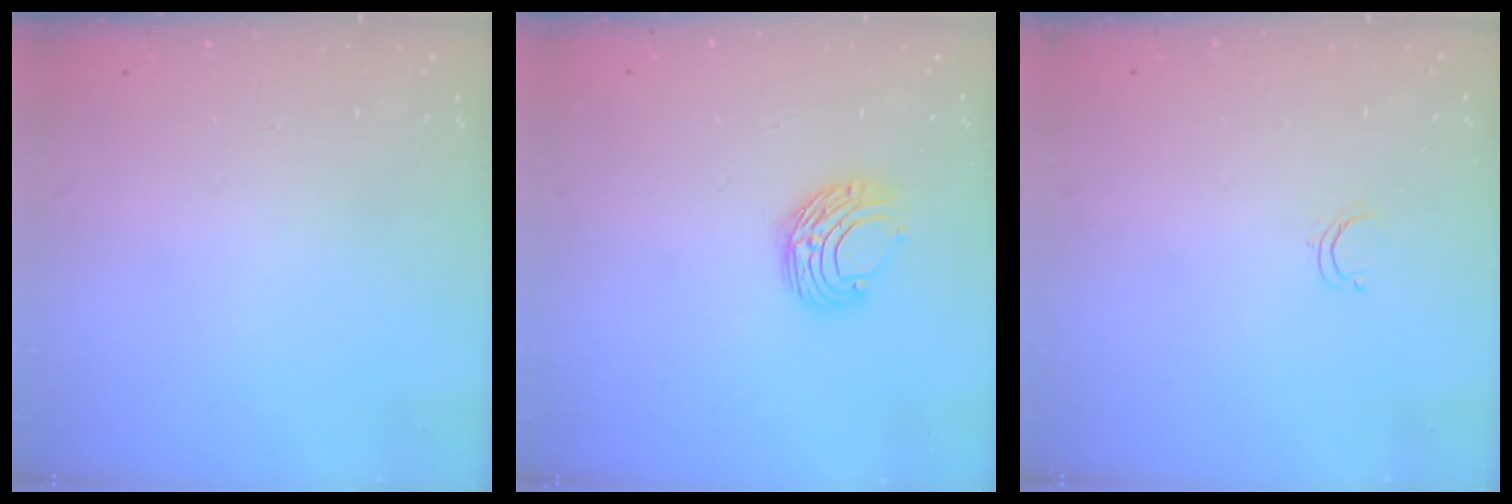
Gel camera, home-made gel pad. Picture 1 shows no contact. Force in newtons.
{"total": 8.1, "press": 8.1, "slide": 0.4}
{"total": 2.4, "press": 2.4, "slide": 0.2}